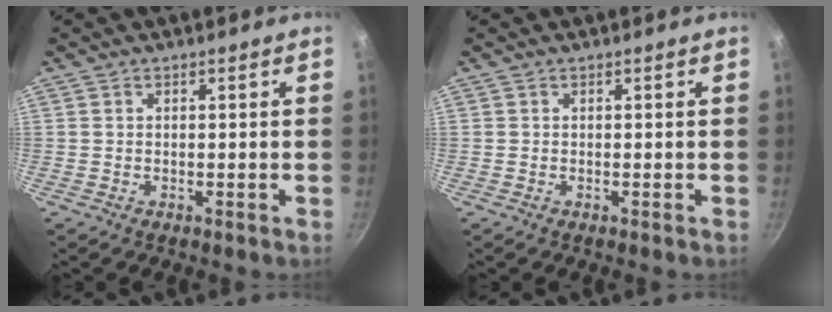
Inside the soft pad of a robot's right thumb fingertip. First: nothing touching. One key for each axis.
{"total": 0.0}